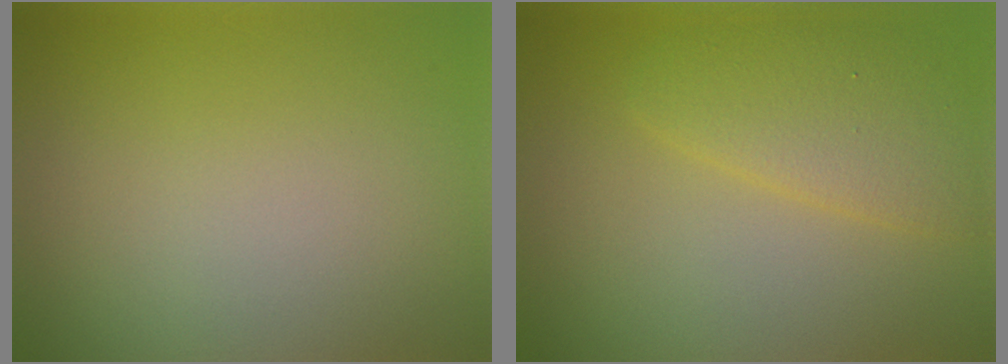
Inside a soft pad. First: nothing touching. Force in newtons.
{"total": 3.8, "press": 3.8, "slide": 0.2}